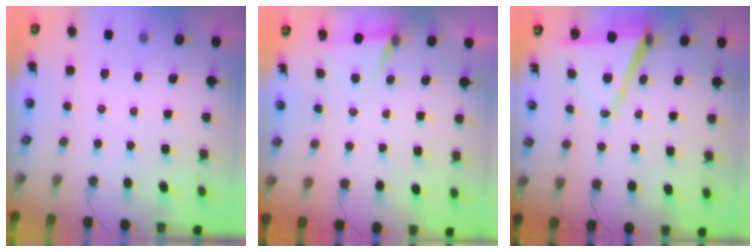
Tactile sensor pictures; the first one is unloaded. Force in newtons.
{"total": 4.8, "press": 1.7, "slide": 4.4}
{"total": 10.0, "press": 9.1, "slide": 4.1}